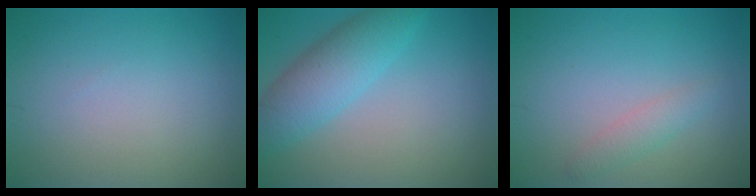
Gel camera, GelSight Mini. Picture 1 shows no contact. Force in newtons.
{"total": 5.0, "press": 5.0, "slide": 0.2}
{"total": 1.6, "press": 1.6, "slide": 0.1}